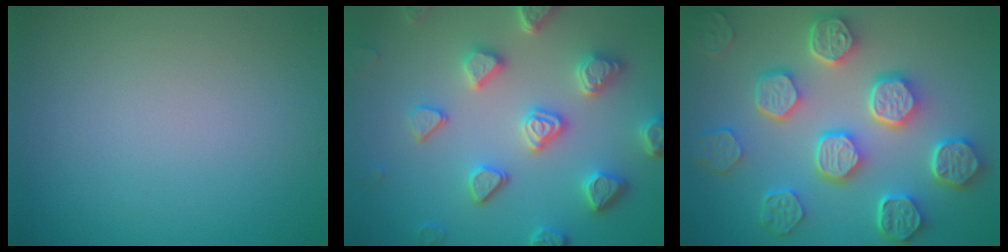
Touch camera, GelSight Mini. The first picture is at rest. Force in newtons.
{"total": 5.5, "press": 4.9, "slide": 2.5}
{"total": 8.3, "press": 6.4, "slide": 5.3}